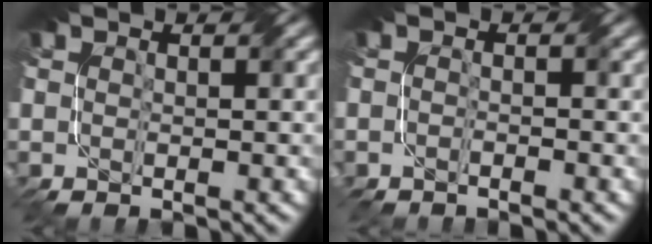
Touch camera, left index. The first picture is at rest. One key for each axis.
{"total": 0.9, "fx": -0.8, "fy": -0.1, "fz": -0.3, "tx": 0.012, "ty": 0.000, "tz": -0.015}